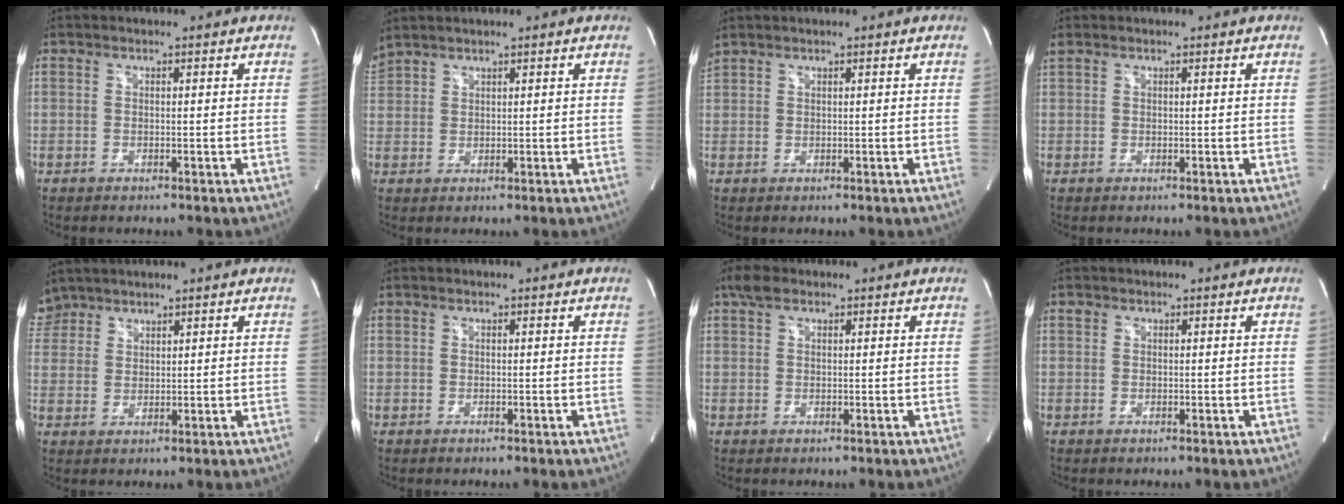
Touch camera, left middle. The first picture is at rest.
{"total": 3.7, "force": [3.5, 0.2, 1.2], "torque": [-0.039, 0.030, 0.075]}
{"total": 2.1, "force": [1.8, -0.1, 1.0], "torque": [-0.040, 0.030, 0.045]}
{"total": 0.6, "force": [0.5, 0.0, 0.3], "torque": [-0.025, 0.020, 0.019]}
{"total": 5.0, "force": [4.3, 2.5, 0.0], "torque": [-0.002, 0.016, 0.091]}
{"total": 0.0}
{"total": 2.3, "force": [1.6, 1.1, 1.3], "torque": [-0.031, 0.019, 0.031]}
{"total": 0.5, "force": [0.3, 0.4, 0.1], "torque": [-0.001, 0.005, 0.006]}